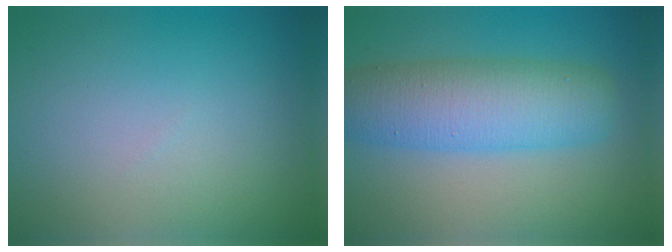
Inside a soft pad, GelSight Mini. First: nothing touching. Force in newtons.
{"total": 7.4, "press": 7.4, "slide": 0.1}